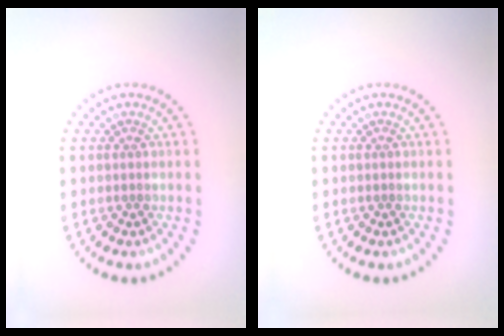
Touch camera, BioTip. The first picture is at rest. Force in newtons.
{"total": 0.0}